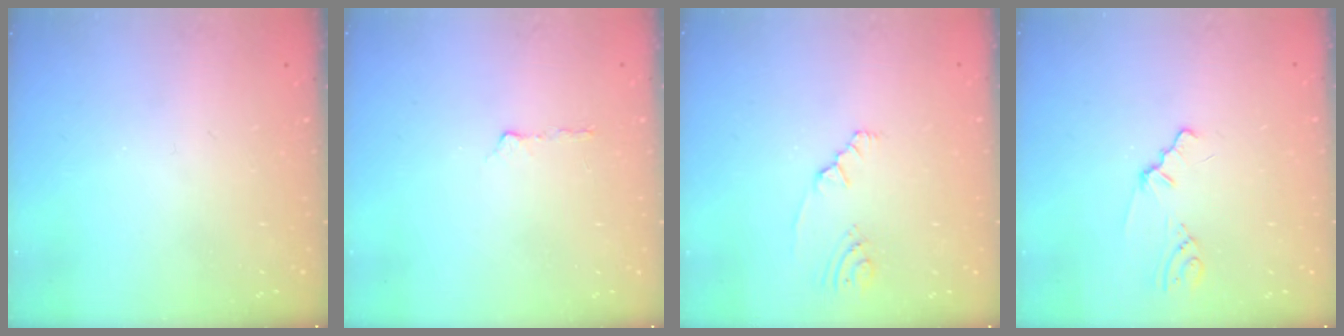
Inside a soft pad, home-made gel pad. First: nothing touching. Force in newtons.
{"total": 2.9, "press": 2.8, "slide": 0.8}
{"total": 2.1, "press": 1.9, "slide": 0.9}
{"total": 0.8, "press": 0.8, "slide": 0.2}